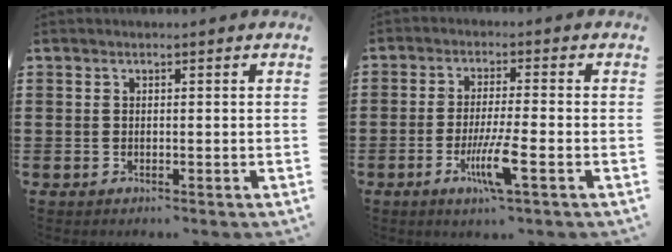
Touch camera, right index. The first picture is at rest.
{"total": 6.8, "force": [-2.8, 0.5, 6.1], "torque": [-0.118, -0.015, -0.051]}